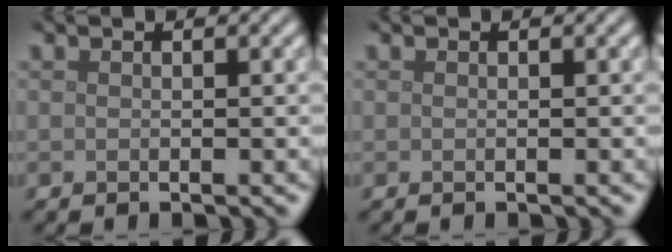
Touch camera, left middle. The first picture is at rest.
{"total": 0.0}